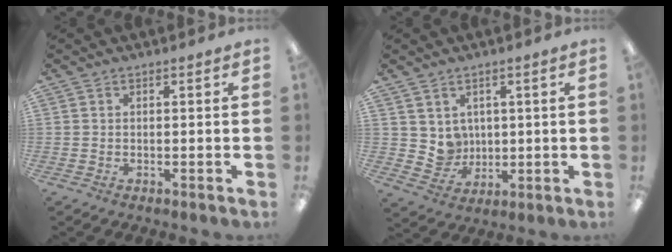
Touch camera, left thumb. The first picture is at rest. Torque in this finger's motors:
{"motor_torque": [-0.02, 0.02, -0.12, 0.03, 0.00]}